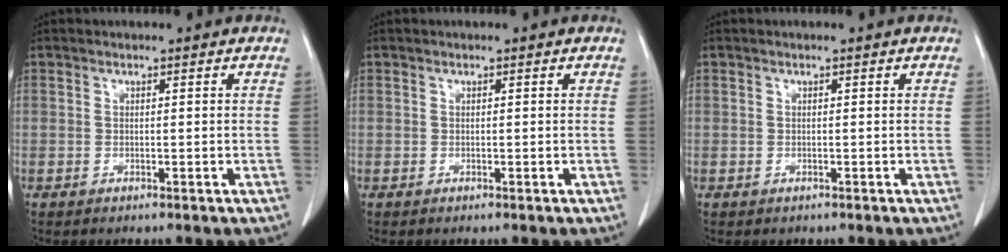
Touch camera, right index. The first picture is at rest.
{"total": 0.0}
{"total": 0.5, "force": [-0.2, 0.5, 0.0], "torque": [0.000, 0.006, -0.005]}